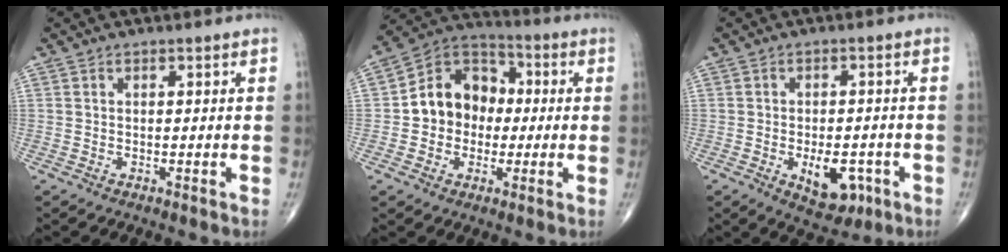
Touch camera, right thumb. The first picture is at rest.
{"total": 12.7, "force": [-0.2, 10.5, 7.2], "torque": [-0.079, 0.034, -0.014]}
{"total": 7.9, "force": [-2.8, 4.5, 5.9], "torque": [-0.066, 0.009, -0.028]}